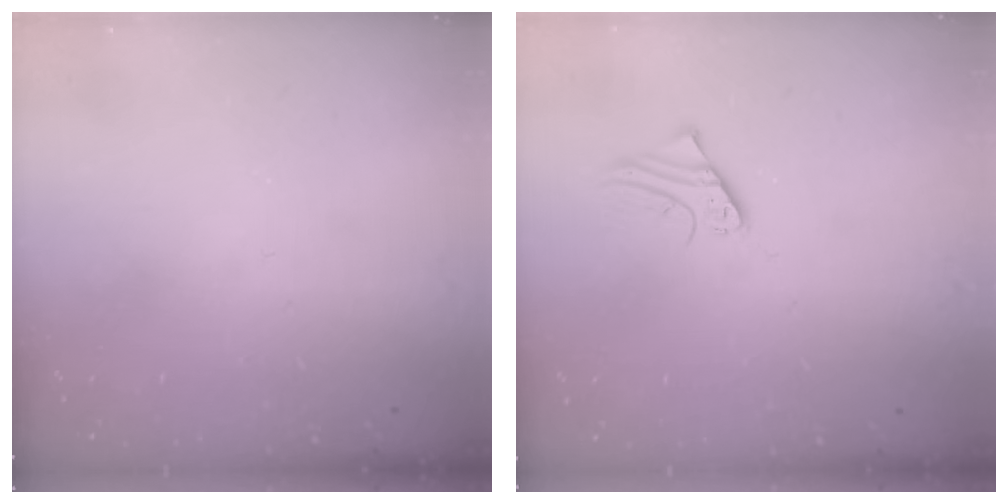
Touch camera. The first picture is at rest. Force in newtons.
{"total": 1.9, "press": 1.9, "slide": 0.1}